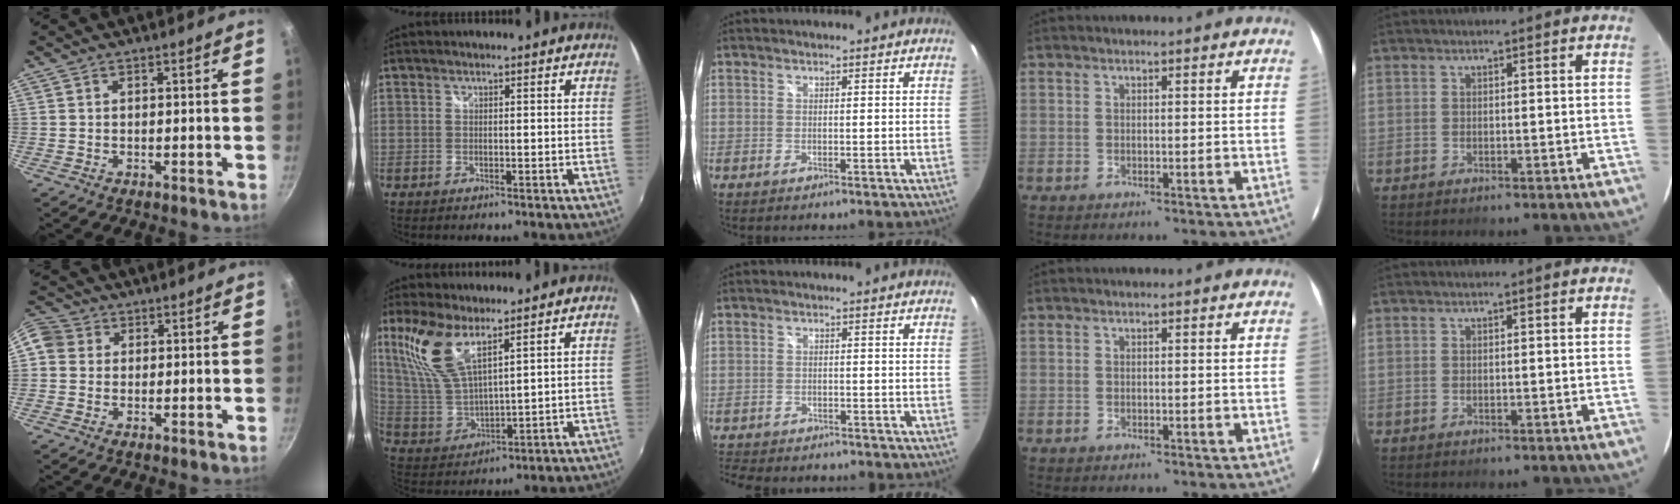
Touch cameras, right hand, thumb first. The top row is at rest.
{"thumb": {"total": 8.2, "force": [1.3, 7.4, 3.3], "torque": [-0.059, 0.019, 0.009]}, "index": {"total": 12.0, "force": [7.3, 4.2, 8.5], "torque": [-0.181, 0.009, 0.158]}, "middle": {"total": 7.0, "force": [-6.3, 2.3, 2.1], "torque": [-0.065, -0.018, -0.103]}}